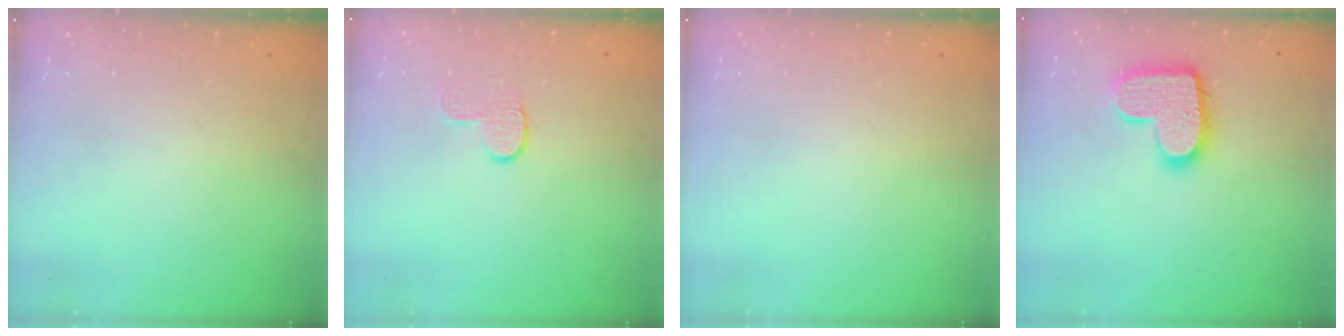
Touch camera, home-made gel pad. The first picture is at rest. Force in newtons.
{"total": 6.6, "press": 6.6, "slide": 0.6}
{"total": 0.0}
{"total": 14.9, "press": 14.9, "slide": 1.0}